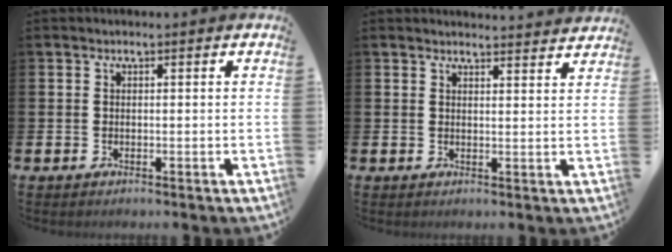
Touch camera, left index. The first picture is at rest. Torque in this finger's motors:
{"motor_torque": [0.82, -1.32, -0.10, 0.00]}